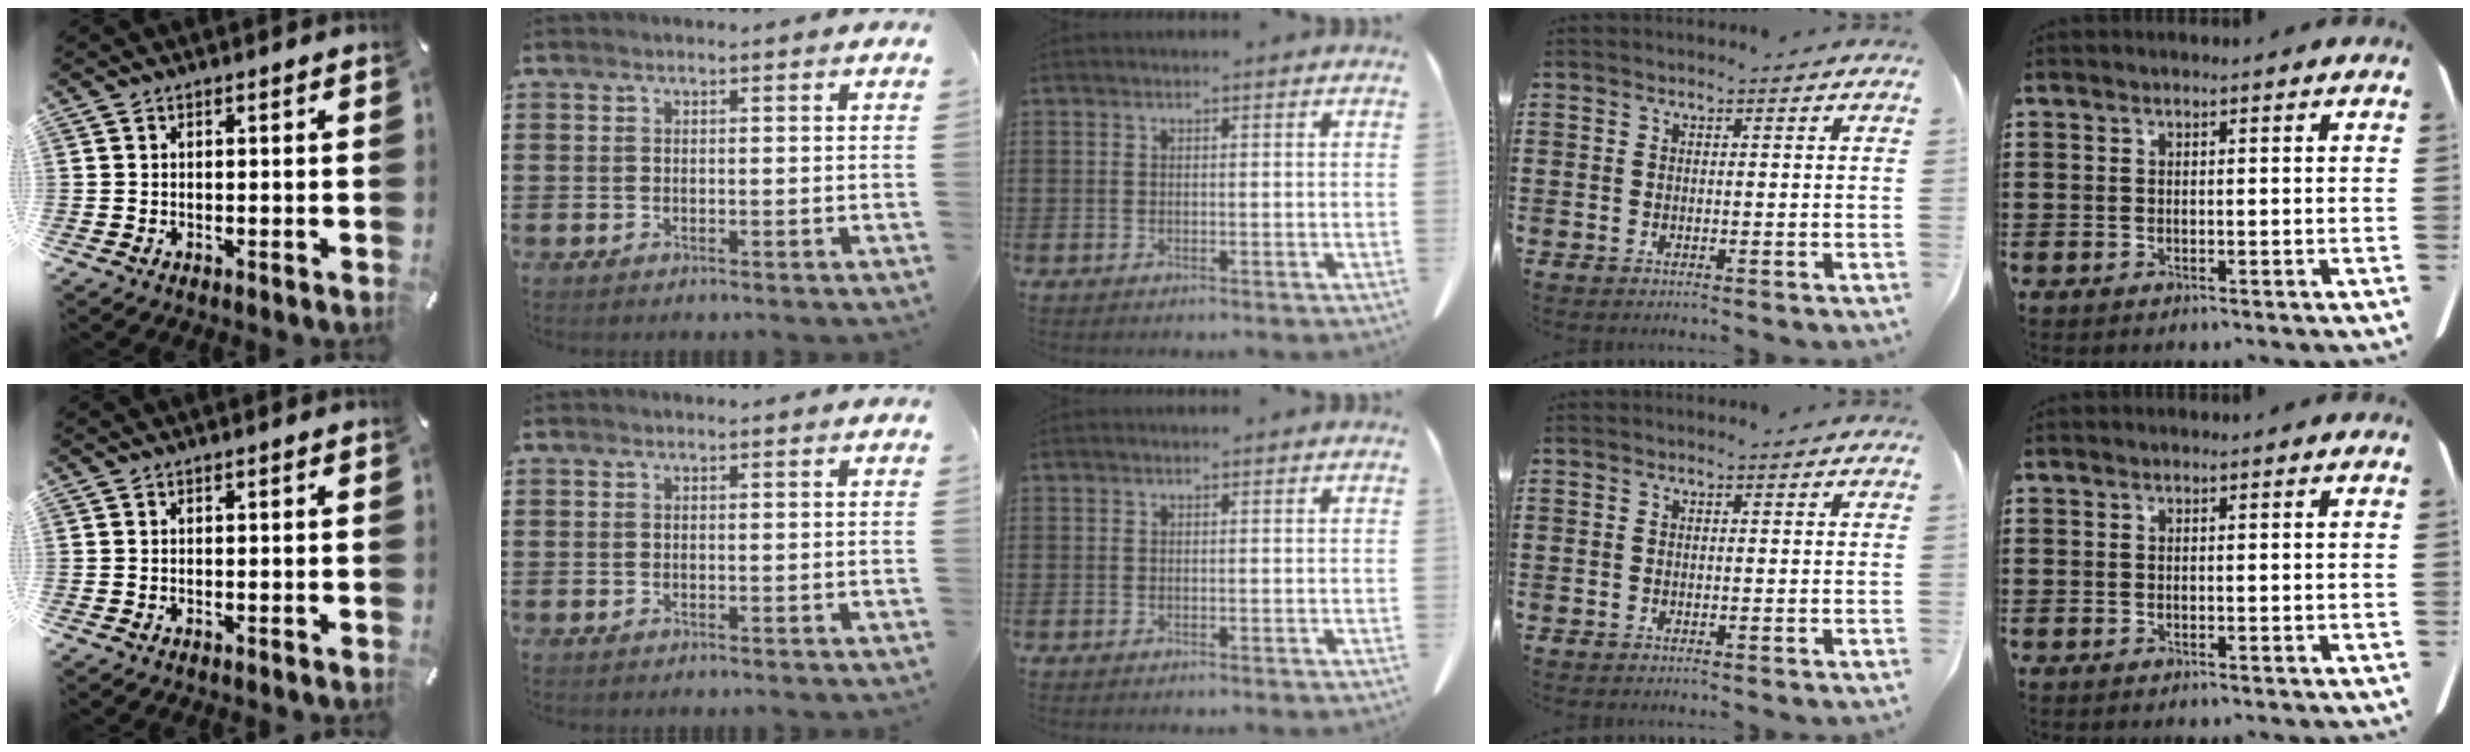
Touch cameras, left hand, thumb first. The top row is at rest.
{}